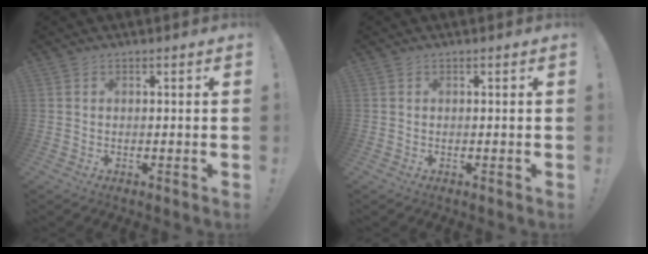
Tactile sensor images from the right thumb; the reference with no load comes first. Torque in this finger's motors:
{"motor_torque": [-0.01, 0.01, -0.01, 0.01, 0.00]}